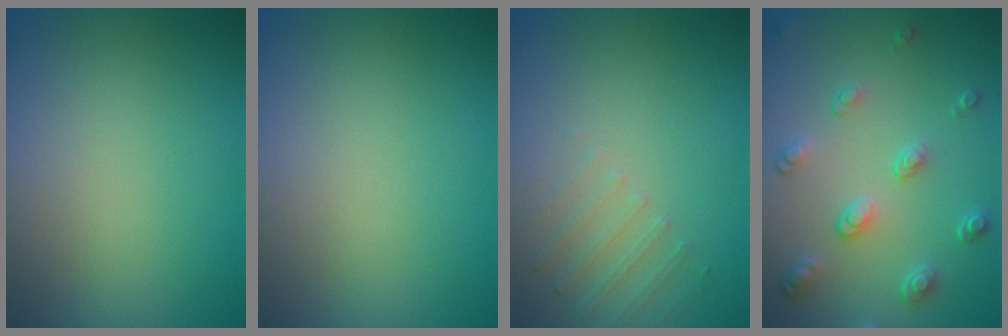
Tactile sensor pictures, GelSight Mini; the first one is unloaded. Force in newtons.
{"total": 0.0}
{"total": 1.3, "press": 0.9, "slide": 1.0}
{"total": 3.7, "press": 2.9, "slide": 2.2}